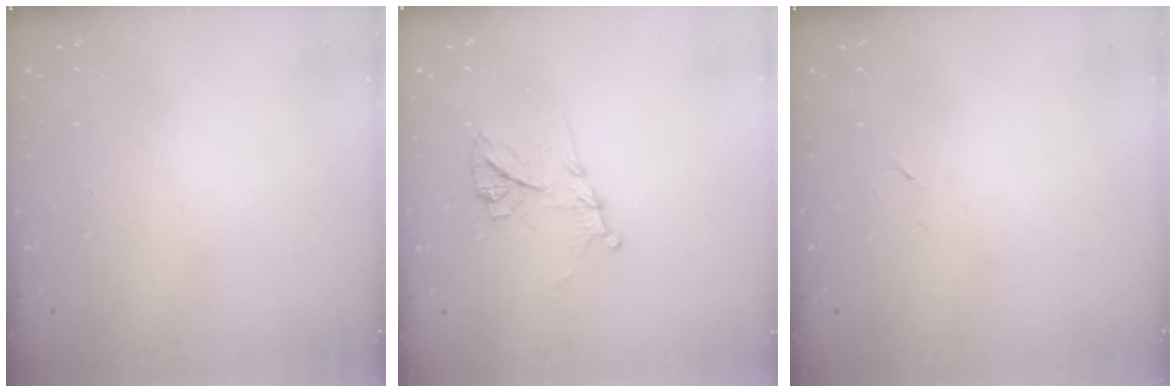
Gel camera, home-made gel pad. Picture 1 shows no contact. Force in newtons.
{"total": 11.4, "press": 11.4, "slide": 0.3}
{"total": 2.2, "press": 1.9, "slide": 1.2}